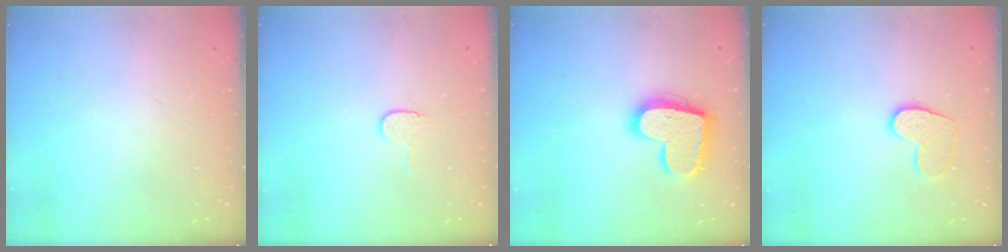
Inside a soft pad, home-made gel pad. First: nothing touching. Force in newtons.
{"total": 4.1, "press": 4.1, "slide": 0.4}
{"total": 17.3, "press": 17.3, "slide": 1.1}
{"total": 9.9, "press": 9.9, "slide": 0.7}